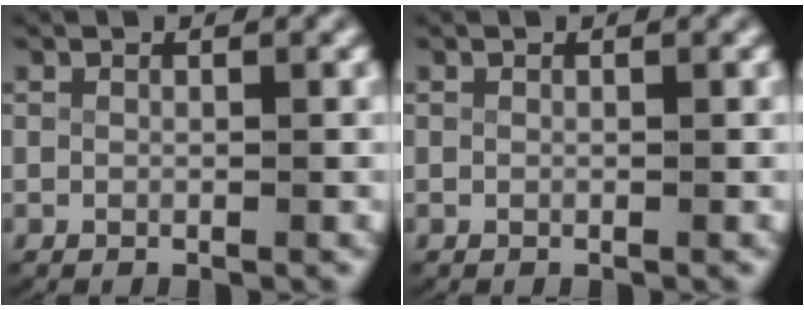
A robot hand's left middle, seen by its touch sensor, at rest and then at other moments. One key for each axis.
{"total": 0.0}